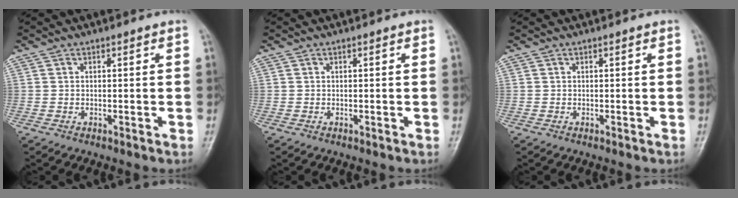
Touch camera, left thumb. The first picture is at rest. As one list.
[{"total": 0.0}, {"total": 0.0}]